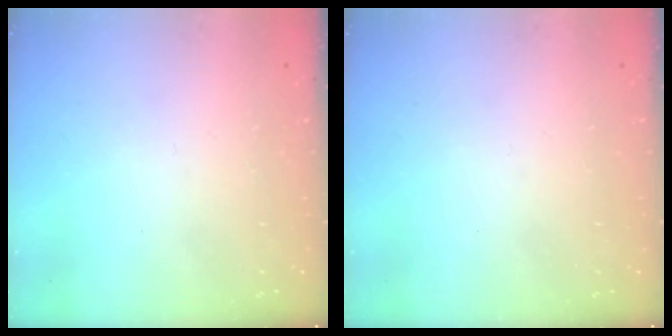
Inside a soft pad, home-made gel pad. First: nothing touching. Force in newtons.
{"total": 0.0}